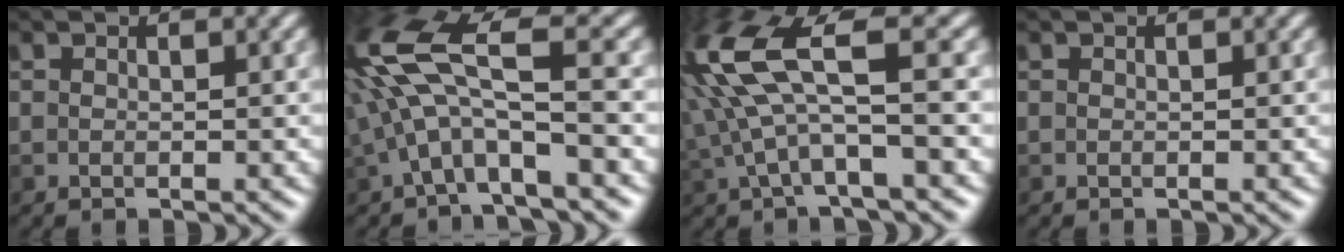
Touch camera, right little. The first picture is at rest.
{"total": 7.5, "force": [-0.5, 1.9, 7.3], "torque": [-0.161, 0.029, -0.016]}
{"total": 7.9, "force": [1.3, 1.9, 7.6], "torque": [-0.177, 0.025, 0.025]}
{"total": 0.0}